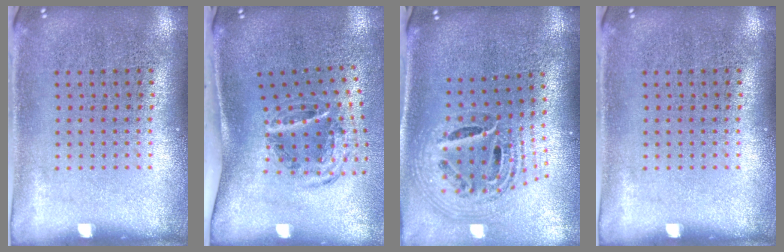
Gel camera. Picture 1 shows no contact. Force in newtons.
{"total": 1.5, "press": 1.1, "slide": 1.0}
{"total": 1.9, "press": 1.5, "slide": 1.2}
{"total": 0.0}